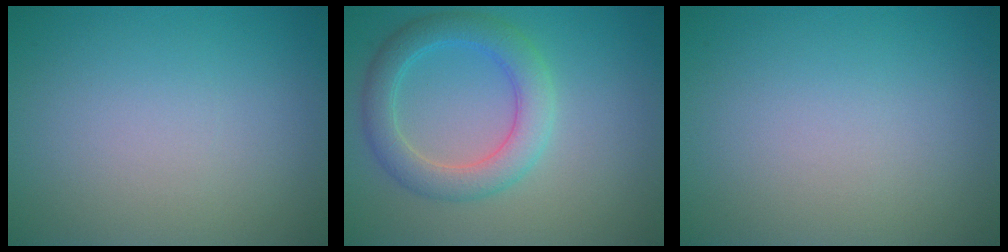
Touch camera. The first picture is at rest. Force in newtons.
{"total": 3.6, "press": 3.6, "slide": 0.3}
{"total": 0.0}